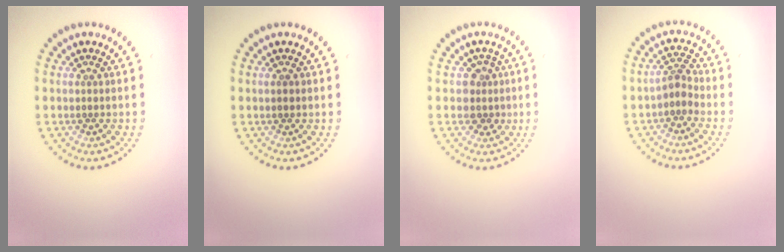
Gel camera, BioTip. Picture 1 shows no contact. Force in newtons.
{"total": 0.8, "press": 0.8, "slide": 0.1}
{"total": 2.0, "press": 1.7, "slide": 1.0}
{"total": 2.1, "press": 1.6, "slide": 1.4}